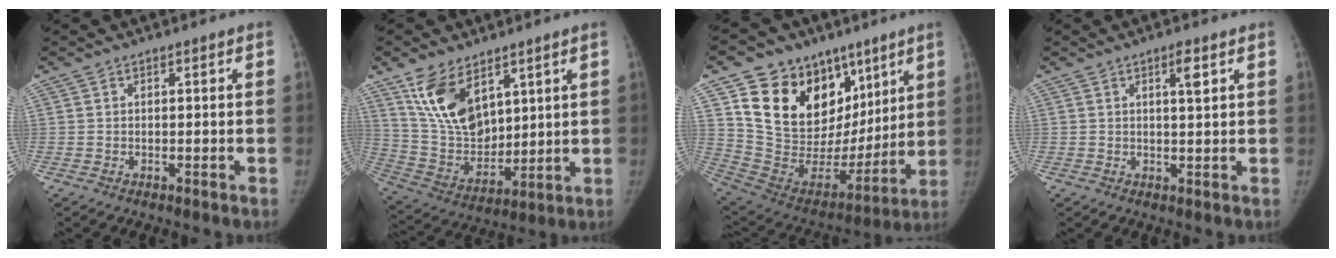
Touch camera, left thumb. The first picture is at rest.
{"total": 14.7, "force": [8.3, 8.3, 8.8], "torque": [-0.132, -0.044, 0.181]}
{"total": 25.6, "force": [12.8, 17.8, 13.3], "torque": [-0.170, -0.010, 0.238]}
{"total": 2.9, "force": [1.4, 0.5, 2.5], "torque": [-0.038, -0.007, 0.021]}